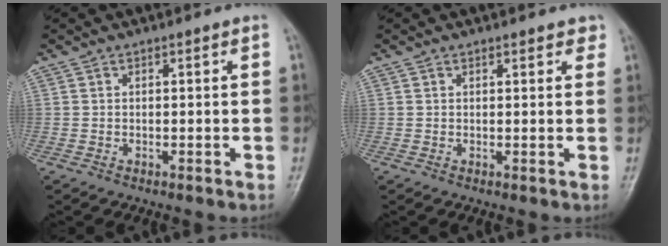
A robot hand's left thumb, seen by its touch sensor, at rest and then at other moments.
{"total": 2.1, "force": [1.4, 1.0, 1.1], "torque": [0.002, -0.004, 0.012]}